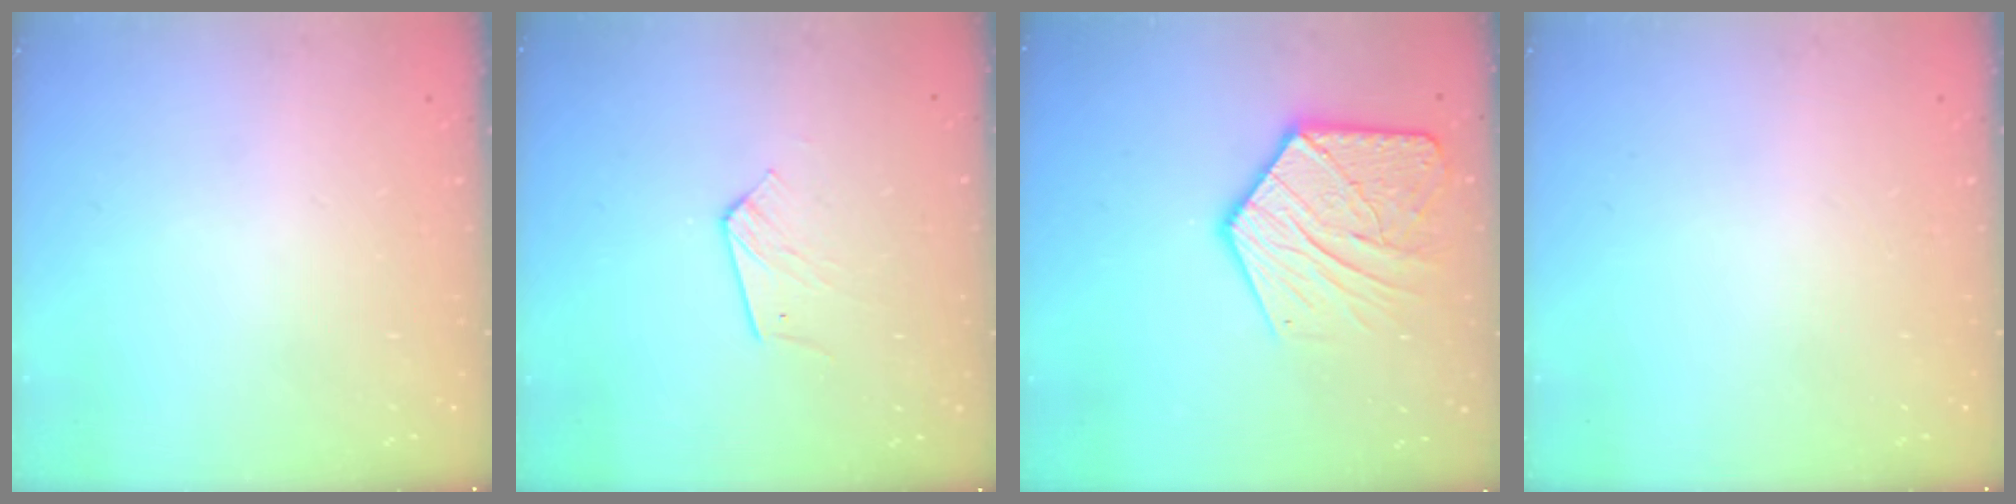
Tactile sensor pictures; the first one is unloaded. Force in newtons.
{"total": 6.0, "press": 5.9, "slide": 0.4}
{"total": 16.1, "press": 16.1, "slide": 1.1}
{"total": 0.0}